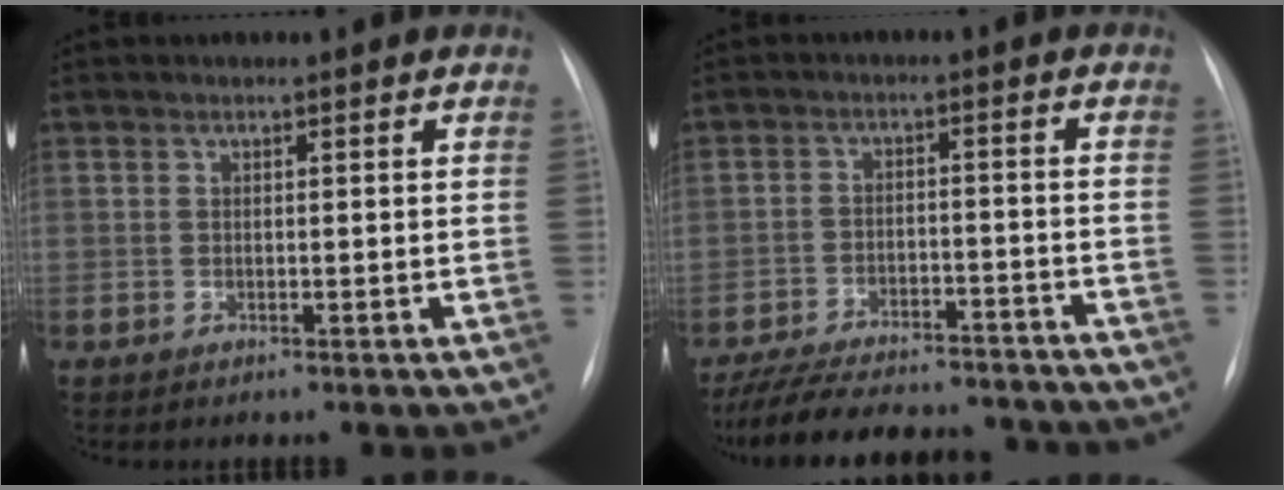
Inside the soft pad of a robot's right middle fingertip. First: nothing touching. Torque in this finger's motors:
{"motor_torque": [1.00, -1.14, 0.23, 0.09]}